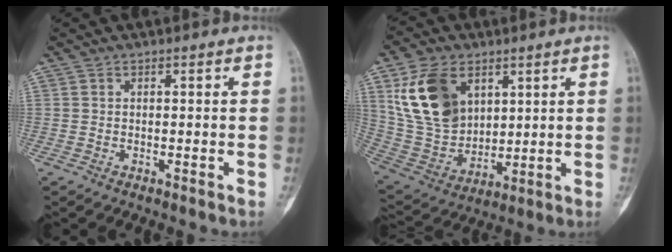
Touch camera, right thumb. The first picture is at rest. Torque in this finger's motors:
{"motor_torque": [-1.53, 2.22, 1.34, 0.64, 0.38]}